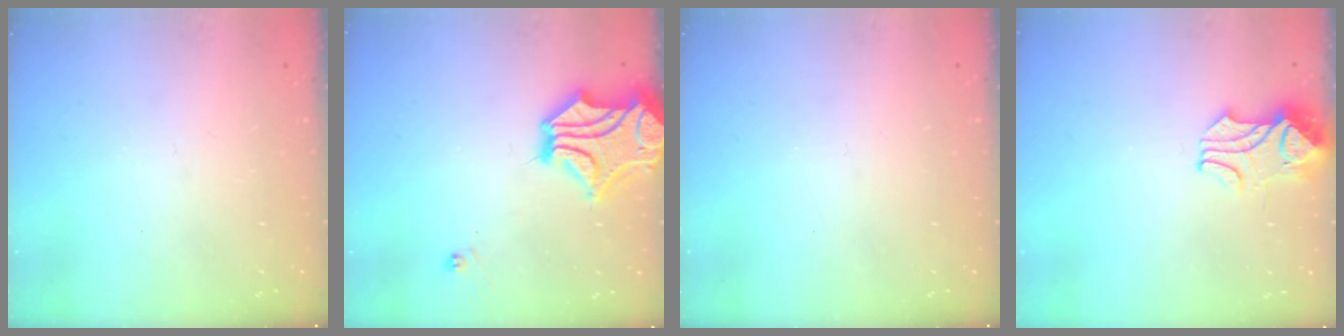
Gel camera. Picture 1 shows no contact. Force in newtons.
{"total": 7.0, "press": 6.7, "slide": 2.1}
{"total": 0.0}
{"total": 2.2, "press": 2.1, "slide": 0.7}